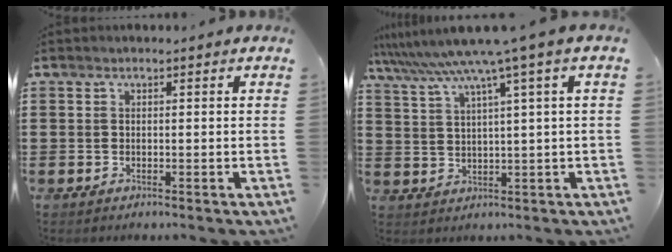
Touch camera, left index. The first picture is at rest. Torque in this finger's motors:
{"motor_torque": [2.14, 0.00, 0.53, 0.21]}